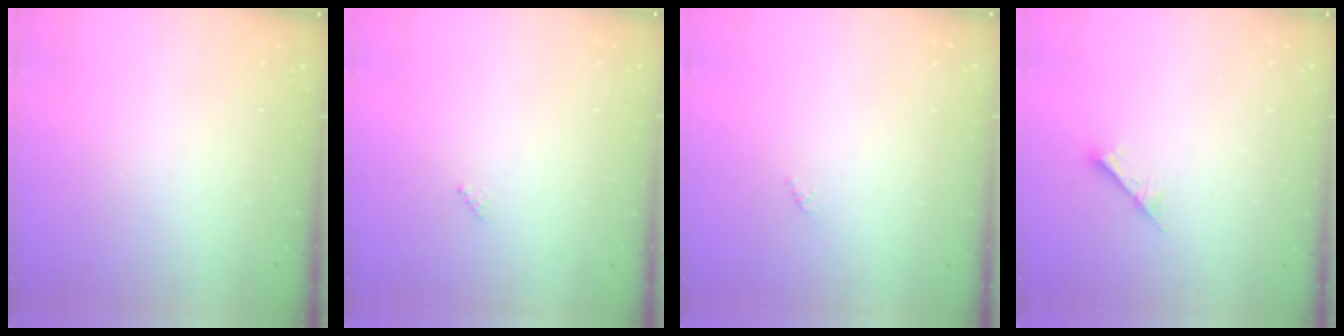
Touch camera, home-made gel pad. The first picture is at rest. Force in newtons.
{"total": 2.0, "press": 2.0, "slide": 0.2}
{"total": 0.8, "press": 0.7, "slide": 0.4}
{"total": 2.0, "press": 2.0, "slide": 0.1}